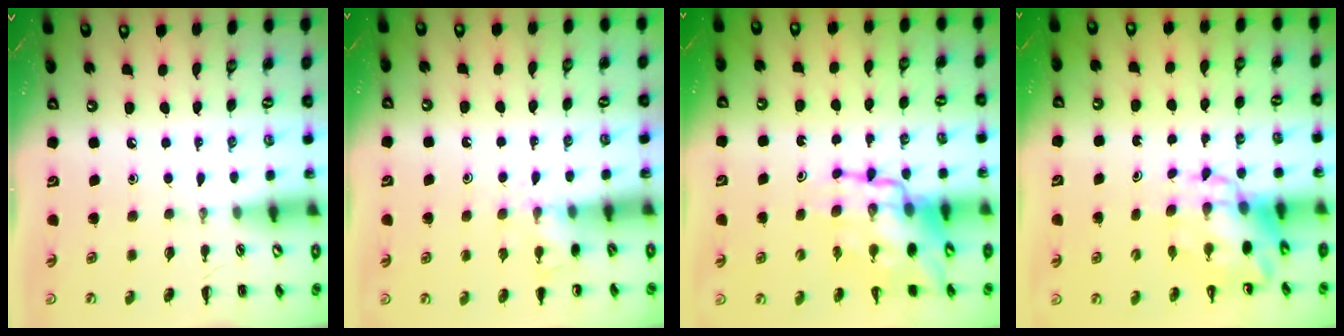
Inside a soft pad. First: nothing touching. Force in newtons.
{"total": 6.1, "press": 5.9, "slide": 1.6}
{"total": 14.7, "press": 14.2, "slide": 3.9}
{"total": 8.9, "press": 8.5, "slide": 2.7}